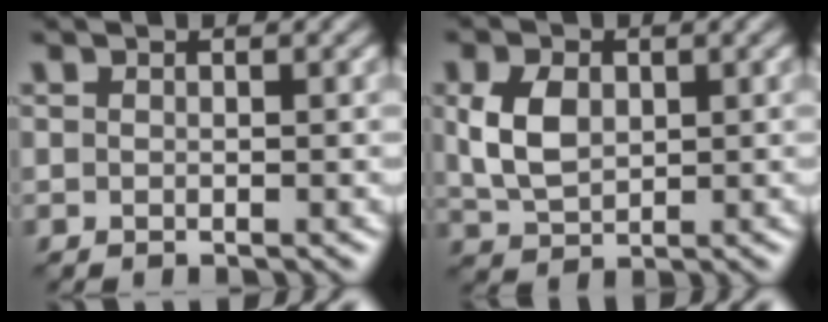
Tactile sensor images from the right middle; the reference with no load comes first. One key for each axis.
{"total": 4.4, "fx": 0.8, "fy": 3.0, "fz": 3.1, "tx": -0.075, "ty": 0.001, "tz": 0.017}